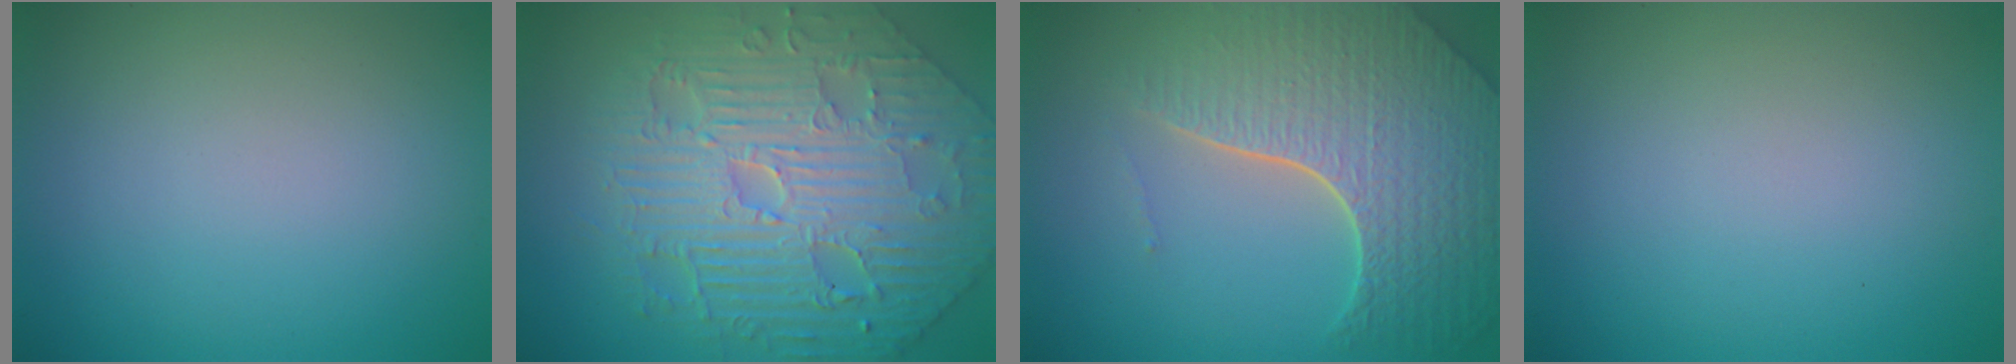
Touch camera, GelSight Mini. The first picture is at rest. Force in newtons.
{"total": 8.9, "press": 6.8, "slide": 5.7}
{"total": 8.3, "press": 5.8, "slide": 6.0}
{"total": 0.0}